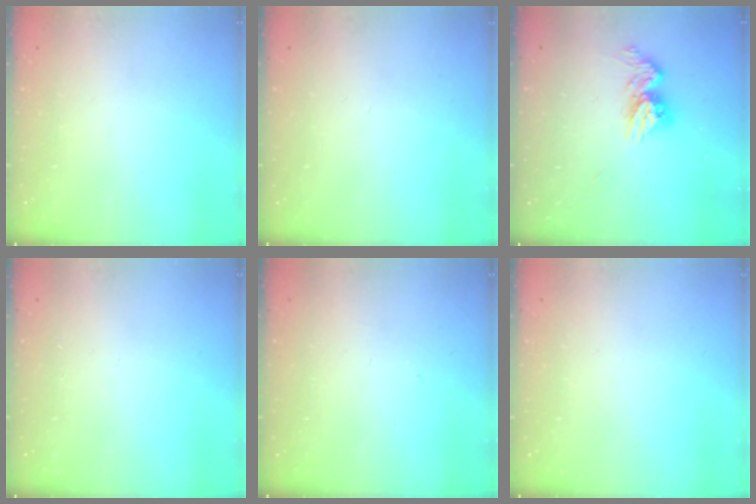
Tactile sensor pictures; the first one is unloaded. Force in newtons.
{"total": 0.0}
{"total": 10.7, "press": 10.6, "slide": 1.0}
{"total": 1.7, "press": 1.7, "slide": 0.2}
{"total": 3.3, "press": 3.3, "slide": 0.4}
{"total": 0.0}